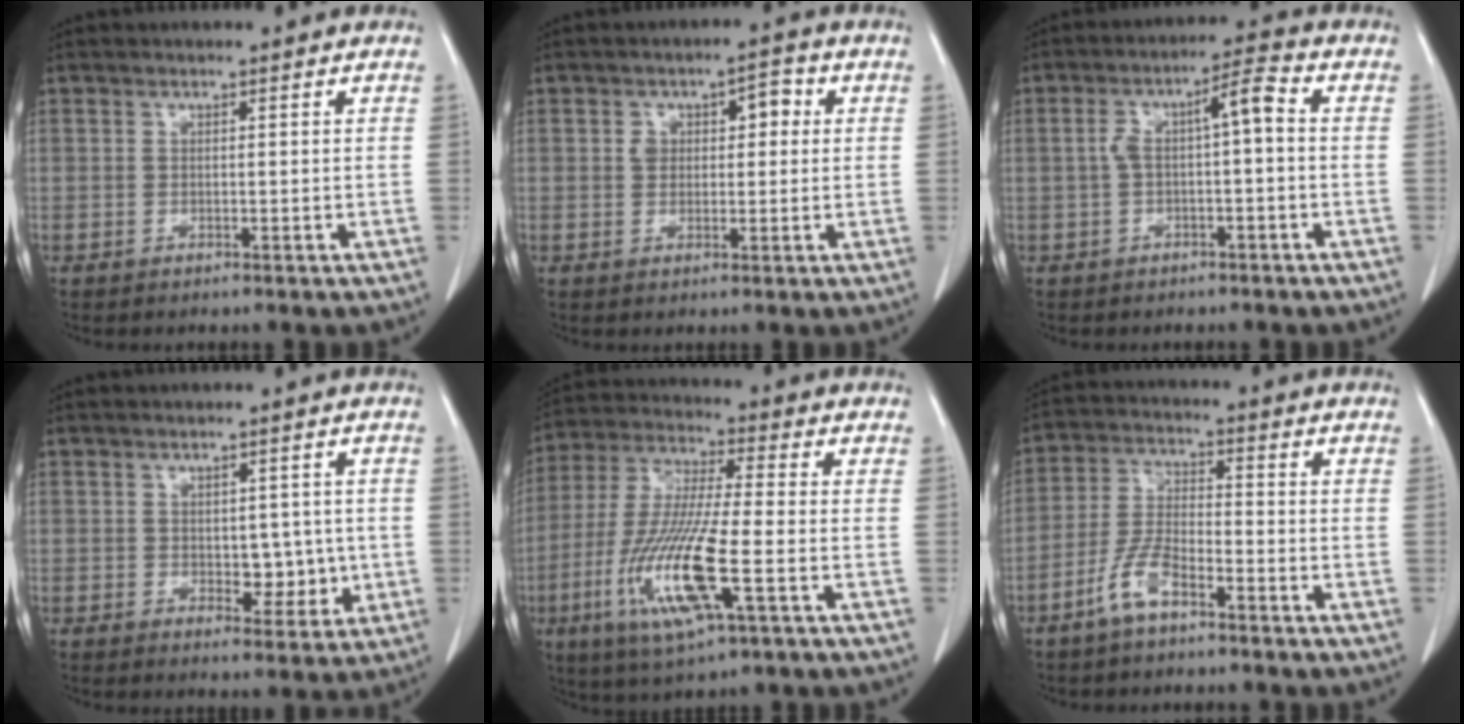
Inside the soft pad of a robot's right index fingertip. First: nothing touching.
{"total": 4.9, "force": [1.4, 3.0, 3.6], "torque": [-0.051, 0.025, 0.027]}
{"total": 6.2, "force": [0.2, 1.3, 6.1], "torque": [-0.109, 0.034, 0.008]}
{"total": 5.0, "force": [-0.1, 3.1, 3.9], "torque": [-0.040, 0.003, 0.010]}
{"total": 15.3, "force": [-4.9, 1.5, 14.5], "torque": [-0.304, -0.022, -0.089]}
{"total": 6.7, "force": [-4.3, 1.9, 4.7], "torque": [-0.107, 0.002, -0.088]}